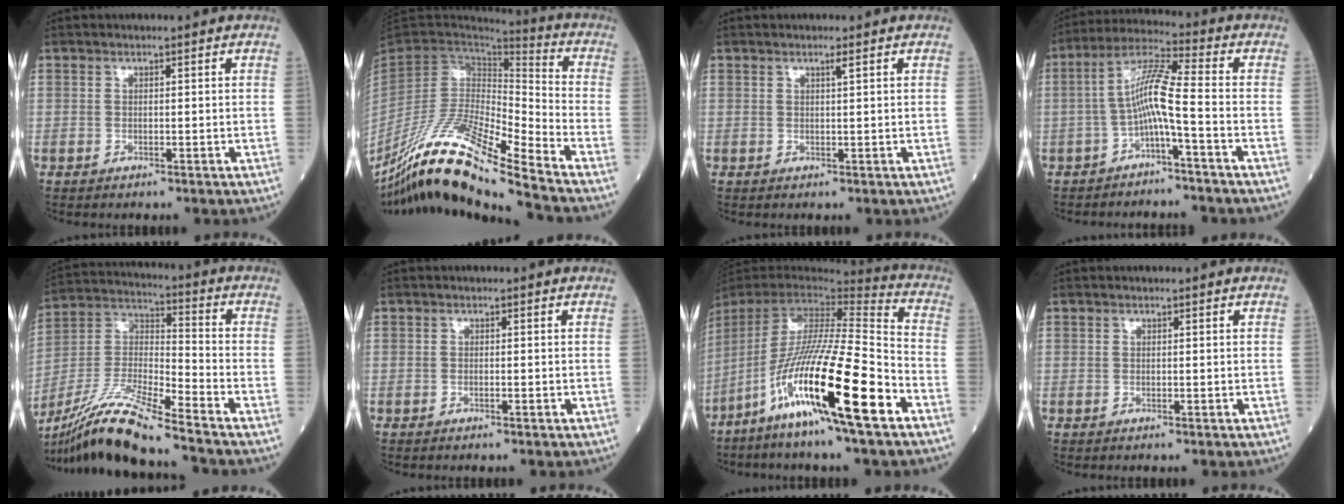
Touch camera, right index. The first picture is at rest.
{"total": 18.5, "force": [-14.5, -0.1, 11.5], "torque": [-0.226, -0.008, -0.272]}
{"total": 0.9, "force": [0.5, -0.2, 0.7], "torque": [-0.016, -0.003, 0.010]}
{"total": 7.3, "force": [-2.1, -0.1, 7.0], "torque": [-0.136, 0.027, -0.040]}
{"total": 16.6, "force": [-13.8, -0.5, 9.2], "torque": [-0.198, -0.011, -0.261]}
{"total": 0.0}
{"total": 21.9, "force": [-11.0, 0.3, 19.0], "torque": [-0.368, -0.051, -0.212]}
{"total": 0.0}